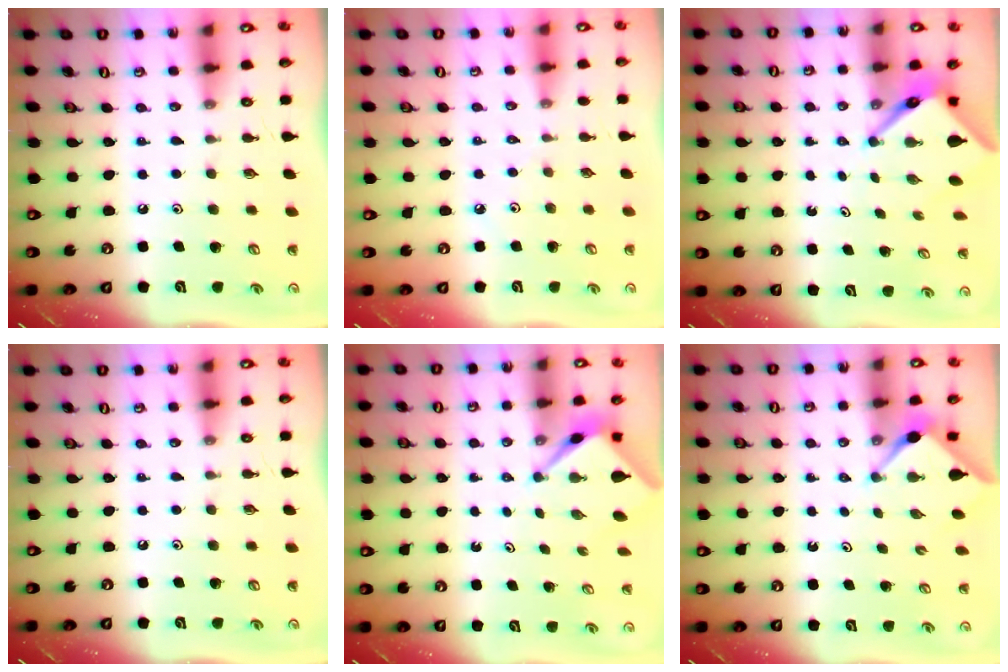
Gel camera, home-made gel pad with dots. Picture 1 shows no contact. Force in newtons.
{"total": 1.9, "press": 1.9, "slide": 0.4}
{"total": 5.4, "press": 5.4, "slide": 0.3}
{"total": 0.0}
{"total": 2.6, "press": 2.6, "slide": 0.1}
{"total": 3.0, "press": 2.9, "slide": 0.3}